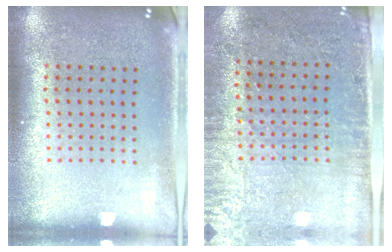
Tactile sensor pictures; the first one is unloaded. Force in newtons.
{"total": 2.8, "press": 2.4, "slide": 1.4}